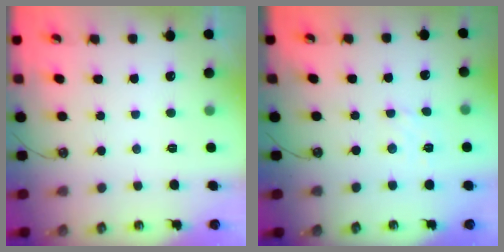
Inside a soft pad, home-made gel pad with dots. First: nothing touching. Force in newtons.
{"total": 2.8, "press": 2.7, "slide": 0.5}